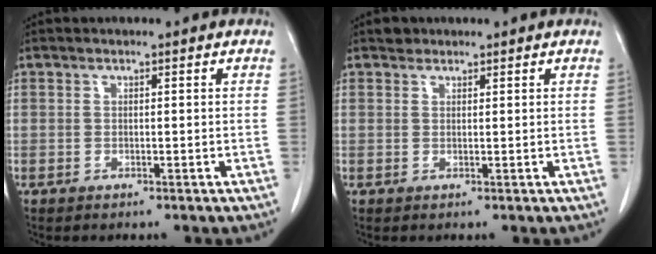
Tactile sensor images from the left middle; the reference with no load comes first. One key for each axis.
{"total": 1.0, "fx": 0.8, "fy": 0.6, "fz": 0.0, "tx": 0.002, "ty": 0.002, "tz": 0.010}